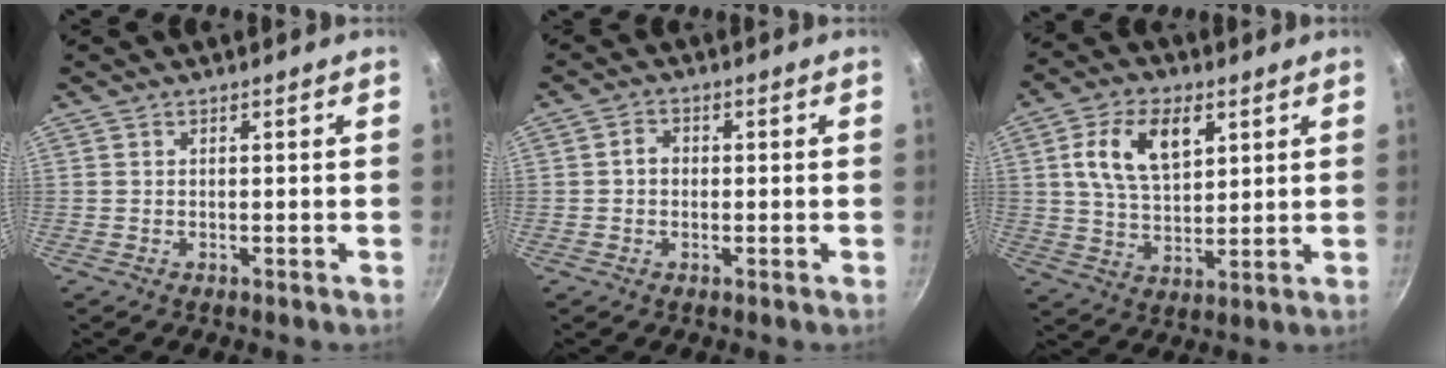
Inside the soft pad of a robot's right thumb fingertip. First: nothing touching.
{"total": 2.7, "force": [-0.1, 2.2, 1.5], "torque": [-0.017, 0.011, -0.003]}
{"total": 12.1, "force": [4.2, 7.2, 8.8], "torque": [-0.142, -0.009, 0.074]}